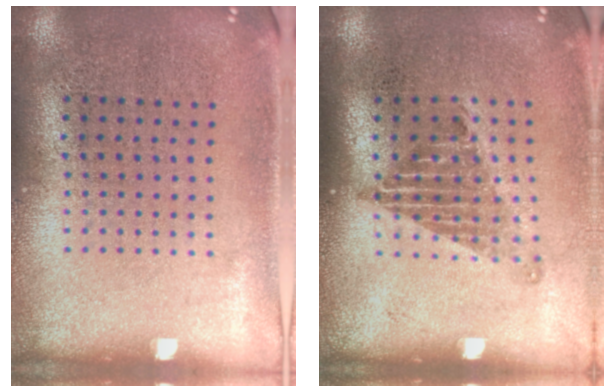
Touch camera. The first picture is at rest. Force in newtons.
{"total": 1.3, "press": 1.0, "slide": 0.8}